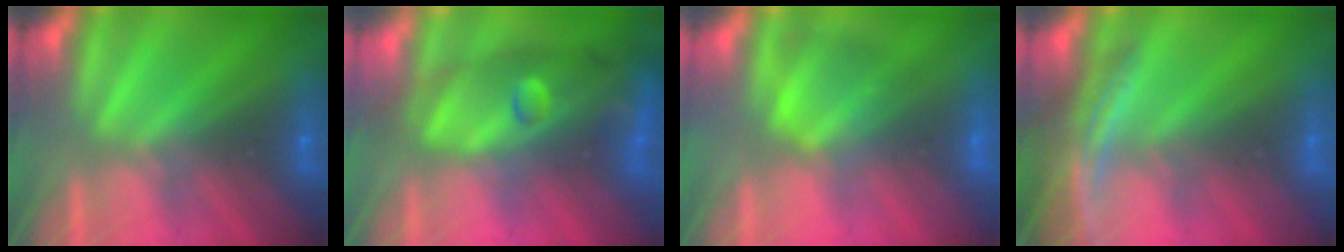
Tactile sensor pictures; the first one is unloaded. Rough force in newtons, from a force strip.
{"total": 9.8}
{"total": 2.6}
{"total": 3.5}